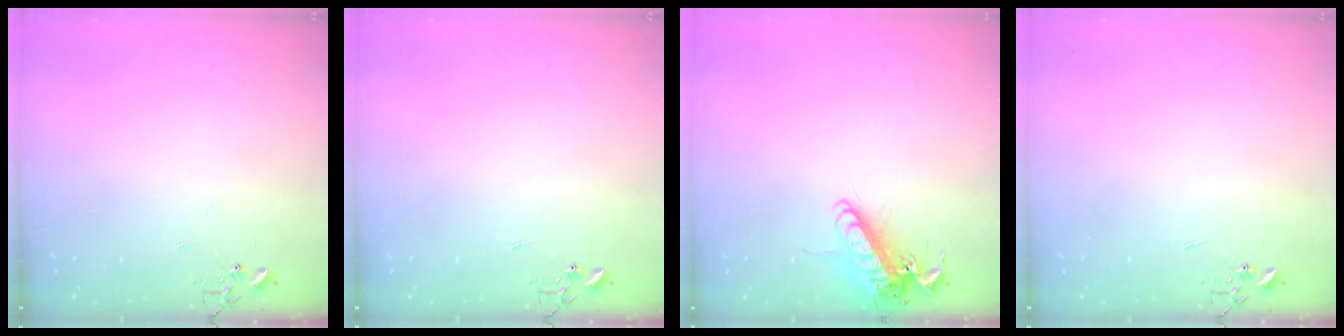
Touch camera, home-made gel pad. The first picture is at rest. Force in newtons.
{"total": 0.0}
{"total": 13.4, "press": 13.2, "slide": 2.5}
{"total": 0.0}